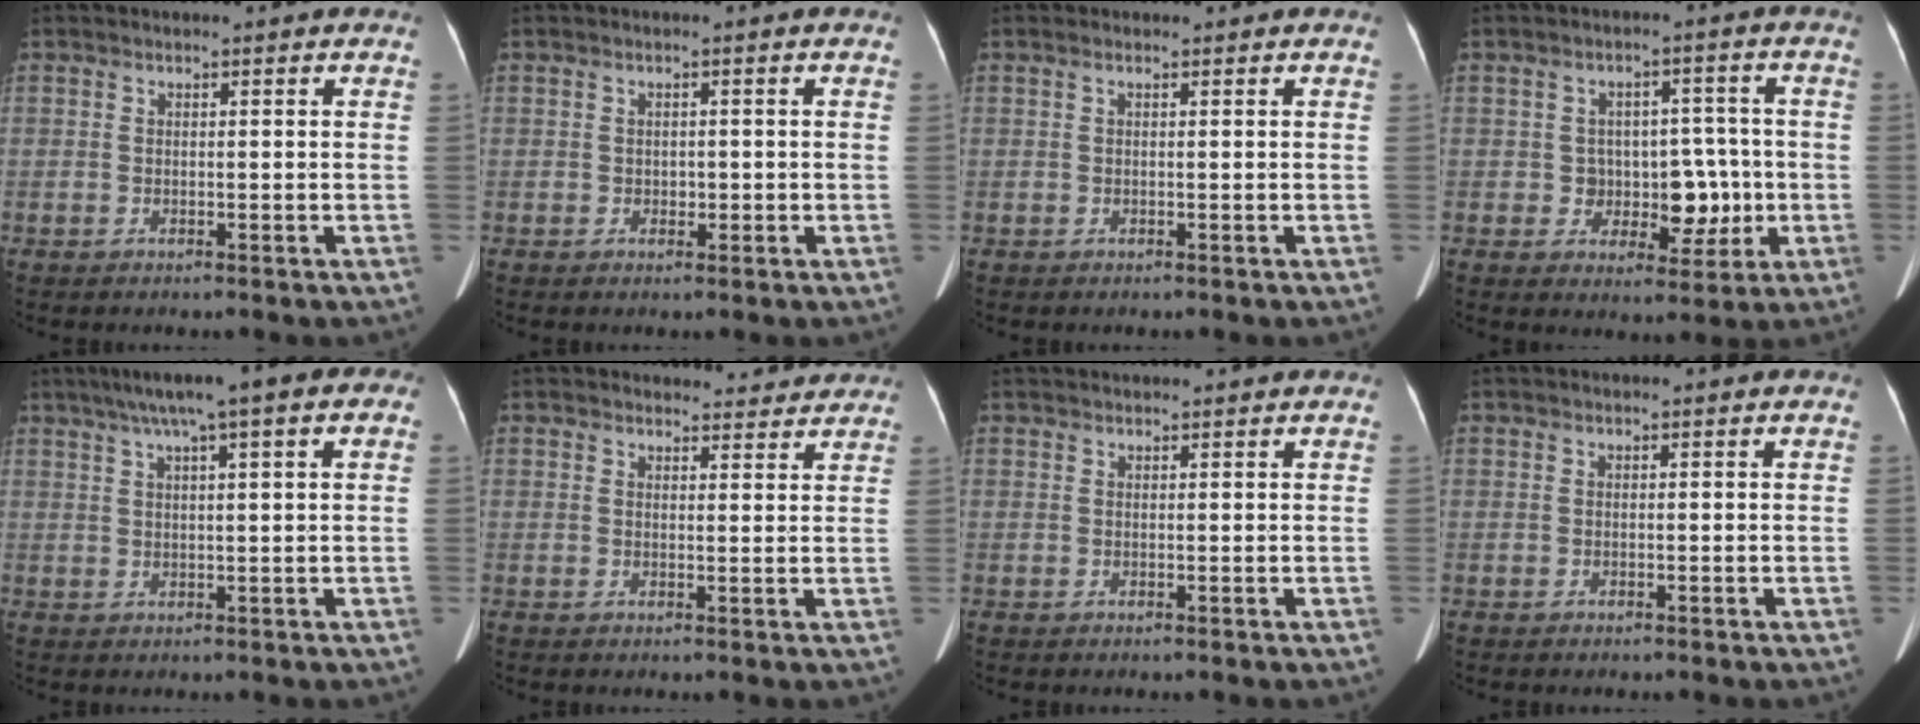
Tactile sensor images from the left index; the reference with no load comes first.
{"total": 1.0, "force": [-0.2, 0.9, 0.4], "torque": [-0.009, 0.001, -0.003]}
{"total": 0.0}
{"total": 6.7, "force": [-1.1, 4.9, 4.4], "torque": [-0.049, 0.022, -0.008]}
{"total": 10.8, "force": [5.7, 1.5, 9.1], "torque": [-0.130, 0.042, 0.075]}
{"total": 4.7, "force": [4.5, 1.4, 0.1], "torque": [0.007, 0.001, 0.042]}
{"total": 2.9, "force": [2.8, 0.2, 0.8], "torque": [-0.006, 0.032, 0.043]}
{"total": 0.0}